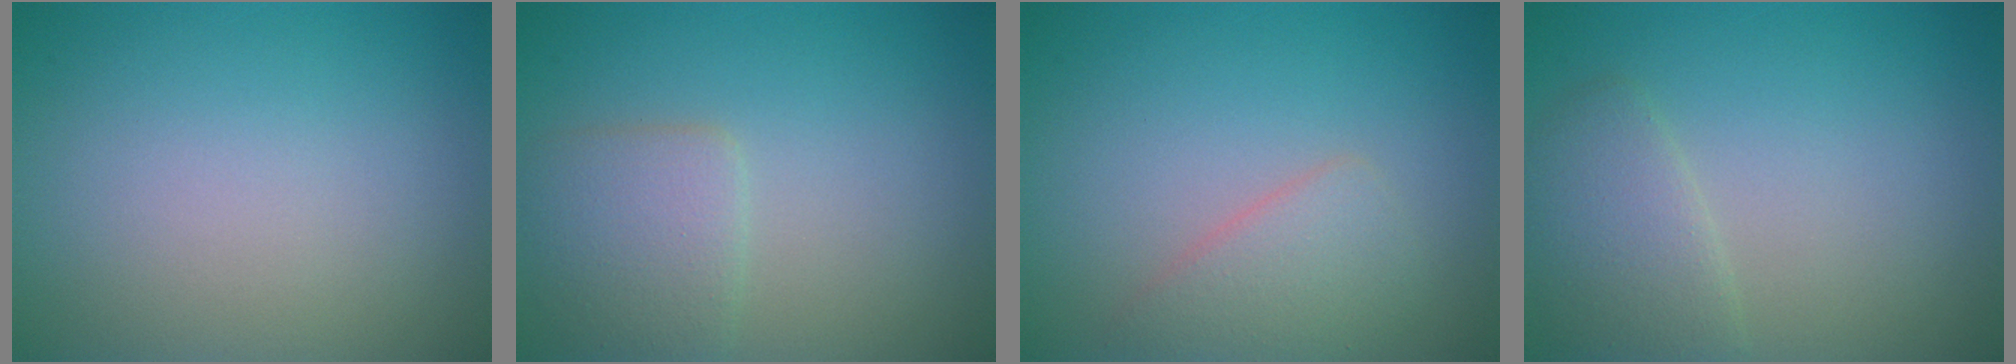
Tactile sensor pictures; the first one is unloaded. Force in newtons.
{"total": 2.9, "press": 2.9, "slide": 0.0}
{"total": 2.5, "press": 2.5, "slide": 0.1}
{"total": 2.8, "press": 2.8, "slide": 0.2}